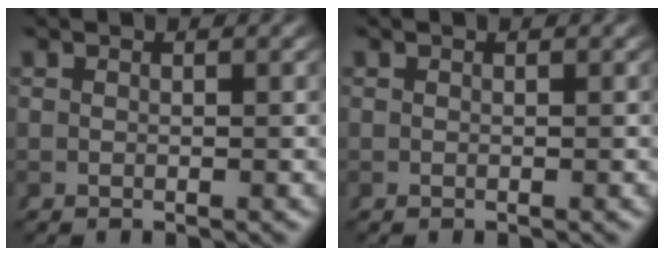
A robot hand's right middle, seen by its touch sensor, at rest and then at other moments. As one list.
[{"total": 0.0}]